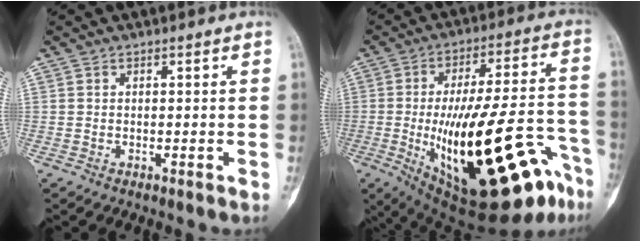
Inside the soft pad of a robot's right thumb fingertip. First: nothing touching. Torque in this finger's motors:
{"motor_torque": [0.88, 1.08, 2.41, -0.36, 0.80]}